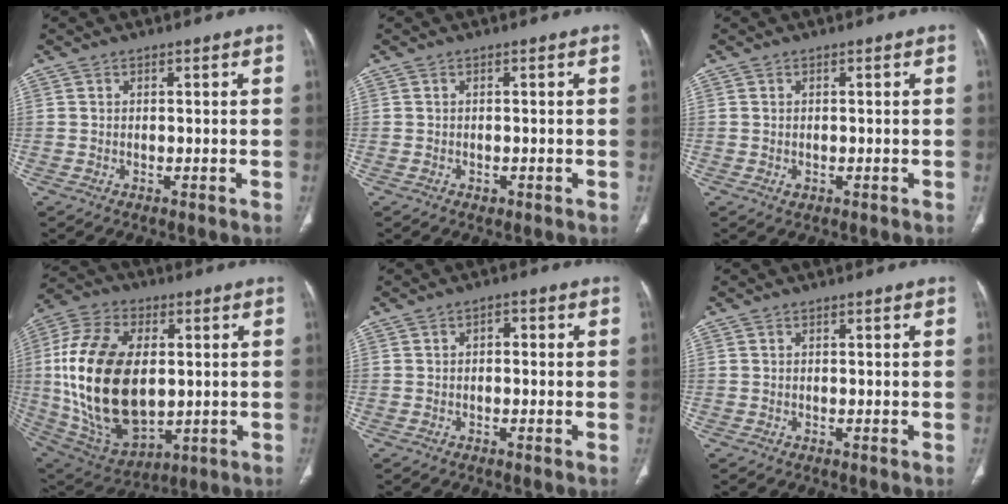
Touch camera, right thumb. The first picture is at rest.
{"total": 0.8, "force": [-0.4, 0.6, 0.4], "torque": [-0.004, -0.001, -0.002]}
{"total": 0.9, "force": [-0.2, 0.7, 0.6], "torque": [-0.008, -0.002, 0.000]}
{"total": 25.4, "force": [1.0, 15.2, 20.3], "torque": [-0.391, -0.010, 0.035]}
{"total": 1.3, "force": [0.0, 0.9, 1.0], "torque": [-0.005, 0.005, -0.007]}
{"total": 0.0}